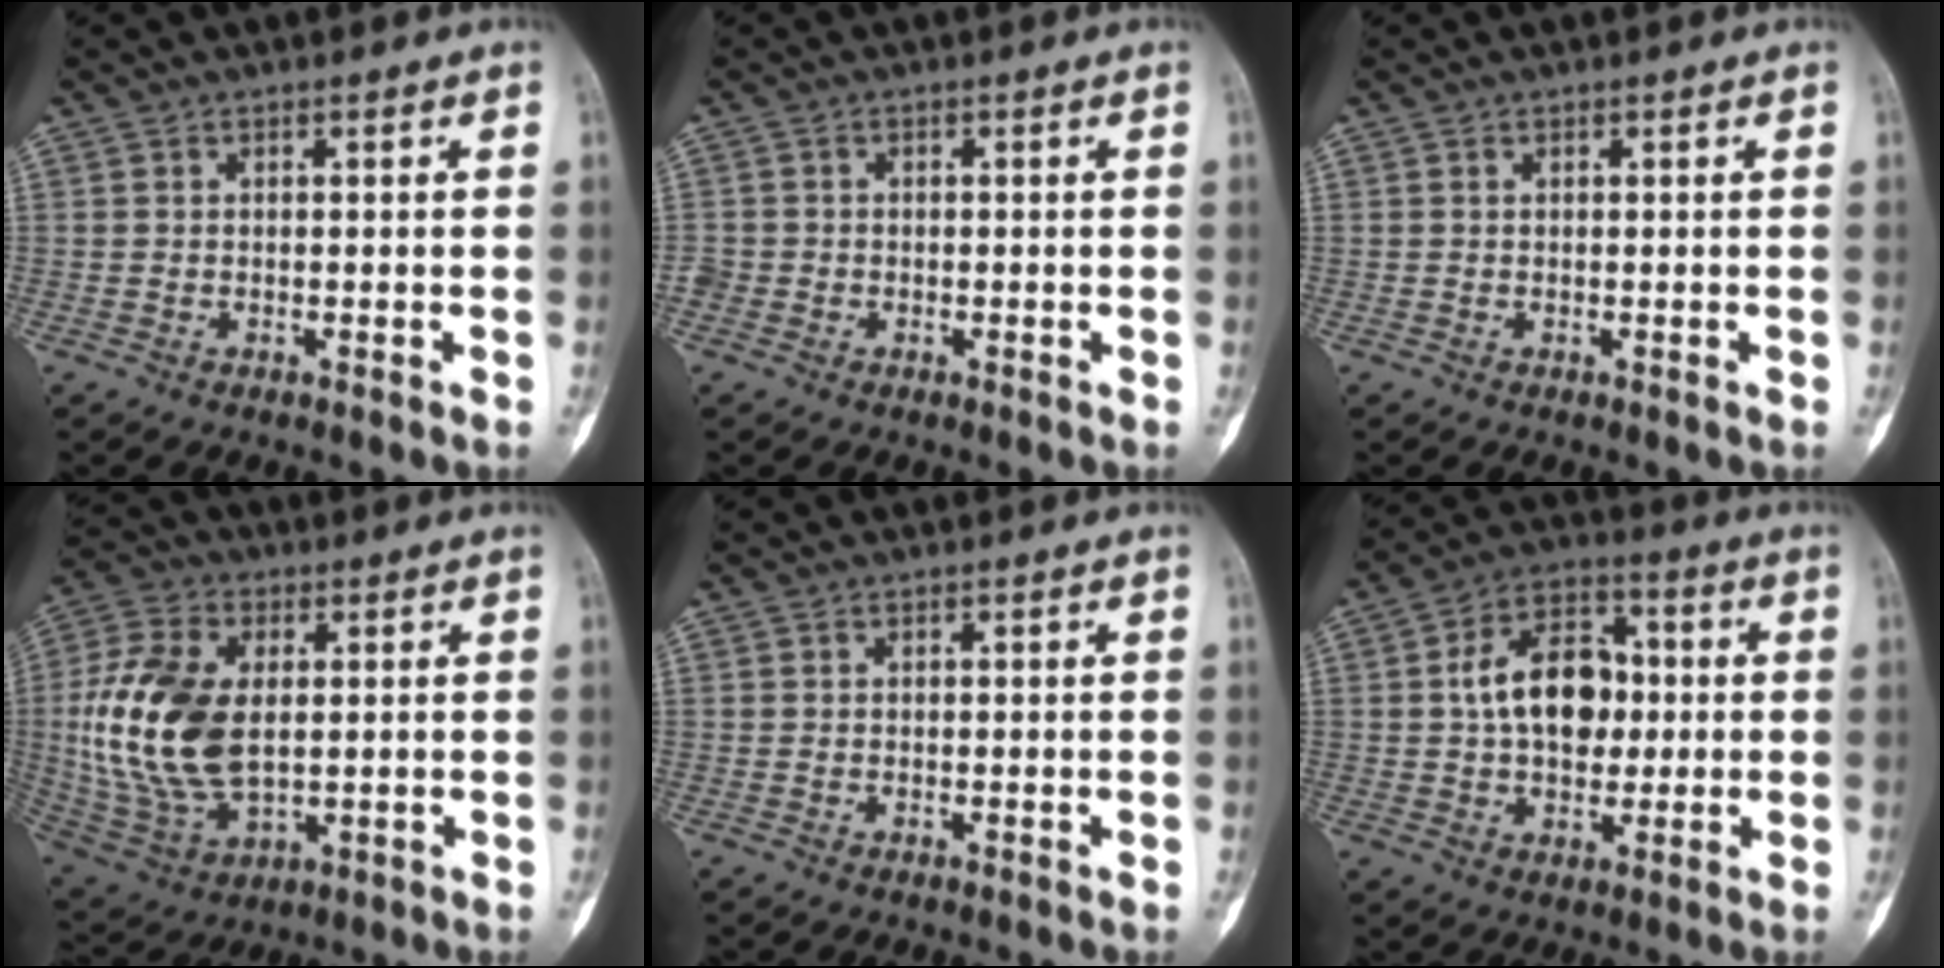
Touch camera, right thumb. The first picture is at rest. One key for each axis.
{"total": 2.1, "fx": -1.1, "fy": 1.7, "fz": 0.6, "tx": -0.012, "ty": 0.009, "tz": -0.026}
{"total": 0.0}
{"total": 18.1, "fx": 0.7, "fy": 10.8, "fz": 14.5, "tx": -0.304, "ty": -0.005, "tz": 0.023}
{"total": 0.0}
{"total": 13.8, "fx": 0.9, "fy": 9.3, "fz": 10.1, "tx": -0.133, "ty": 0.020, "tz": 0.009}